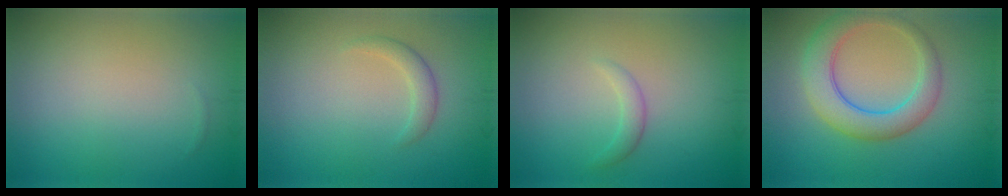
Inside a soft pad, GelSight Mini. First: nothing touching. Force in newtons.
{"total": 1.6, "press": 1.6, "slide": 0.0}
{"total": 1.3, "press": 1.3, "slide": 0.0}
{"total": 5.4, "press": 5.4, "slide": 0.1}